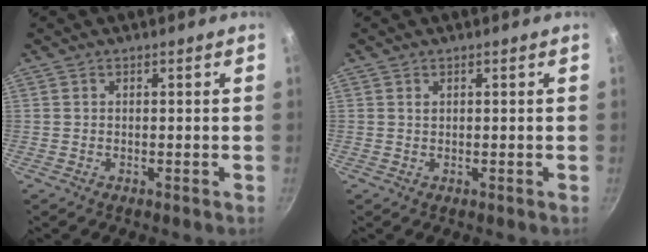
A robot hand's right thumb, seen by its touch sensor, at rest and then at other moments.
{"total": 0.6, "force": [0.3, 0.4, 0.3], "torque": [-0.004, -0.001, 0.006]}